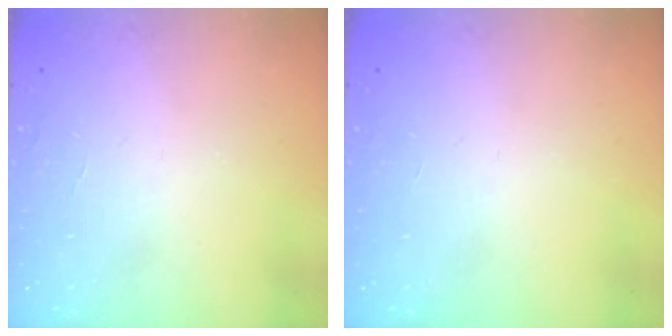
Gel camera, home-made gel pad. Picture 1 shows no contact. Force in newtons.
{"total": 0.0}